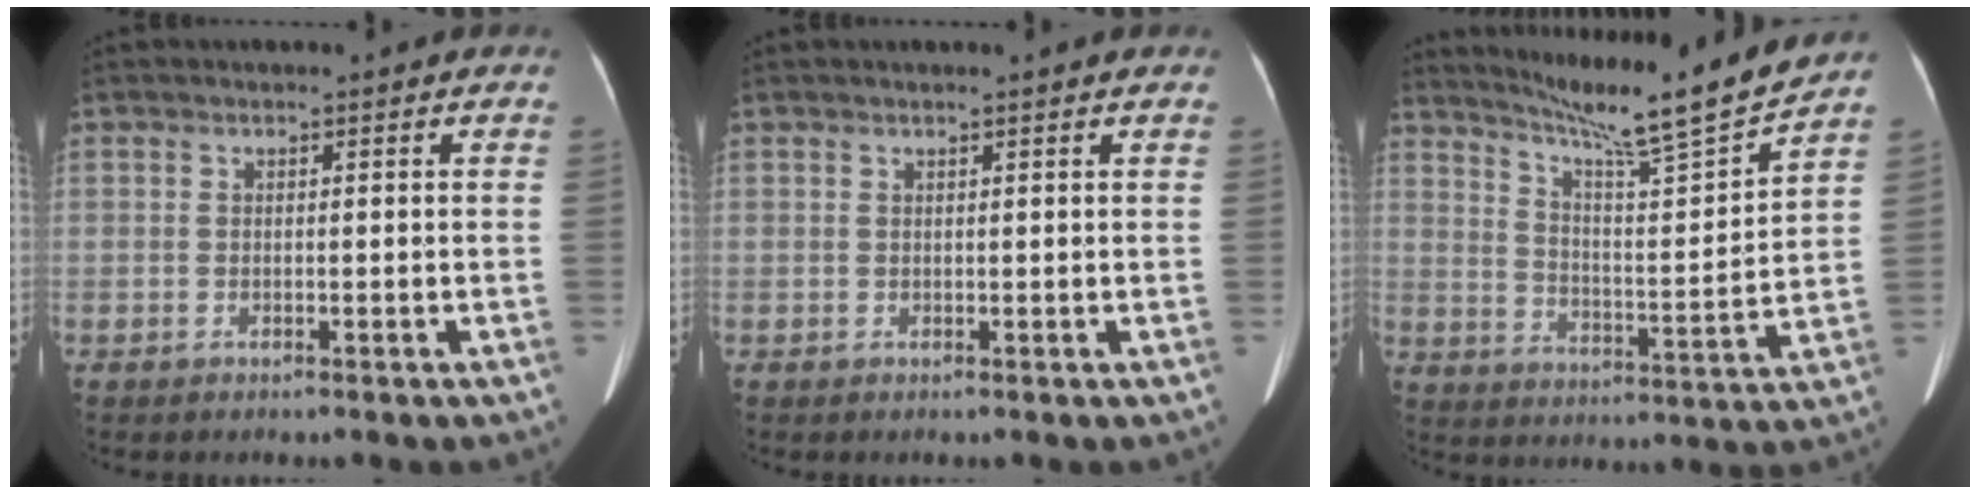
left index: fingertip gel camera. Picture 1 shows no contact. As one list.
[{"total": 1.4, "force": [1.2, -0.2, 0.7], "torque": [-0.013, 0.012, 0.018]}, {"total": 15.5, "force": [14.0, -1.8, 6.3], "torque": [-0.112, -0.027, 0.214]}]